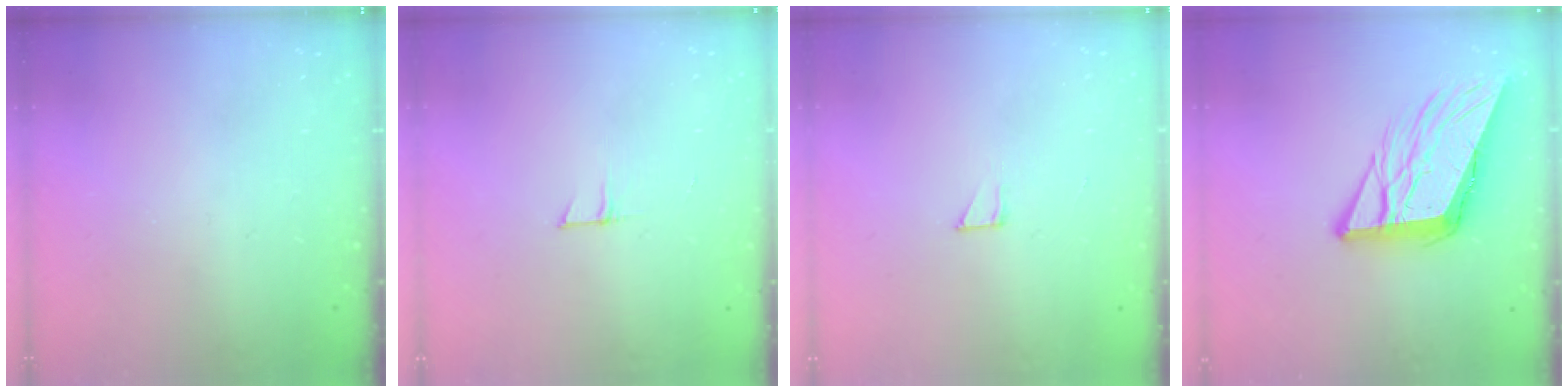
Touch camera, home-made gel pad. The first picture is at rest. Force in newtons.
{"total": 3.9, "press": 3.9, "slide": 0.3}
{"total": 2.6, "press": 2.6, "slide": 0.1}
{"total": 11.0, "press": 10.7, "slide": 2.3}